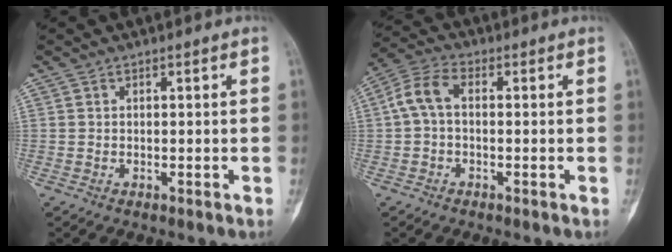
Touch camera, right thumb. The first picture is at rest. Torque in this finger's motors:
{"motor_torque": [0.11, 0.11, 0.26, -0.24, 0.04]}